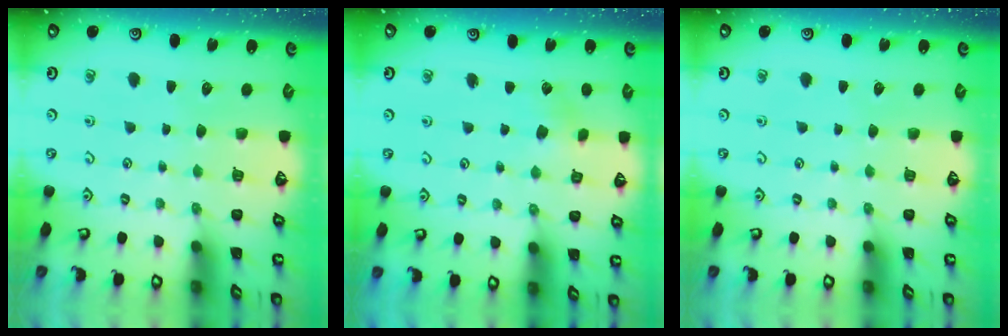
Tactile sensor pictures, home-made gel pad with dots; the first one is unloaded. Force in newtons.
{"total": 2.7, "press": 2.7, "slide": 0.3}
{"total": 0.0}